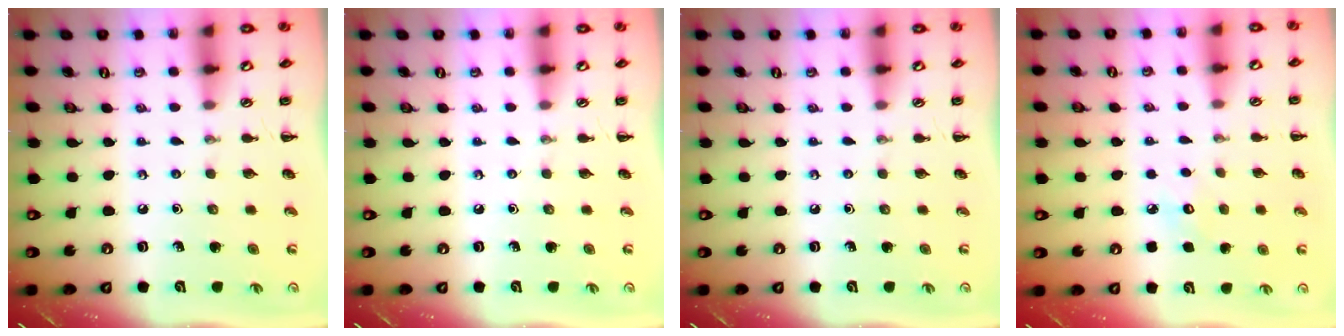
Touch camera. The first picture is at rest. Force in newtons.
{"total": 0.0}
{"total": 0.0}
{"total": 6.4, "press": 6.2, "slide": 1.8}